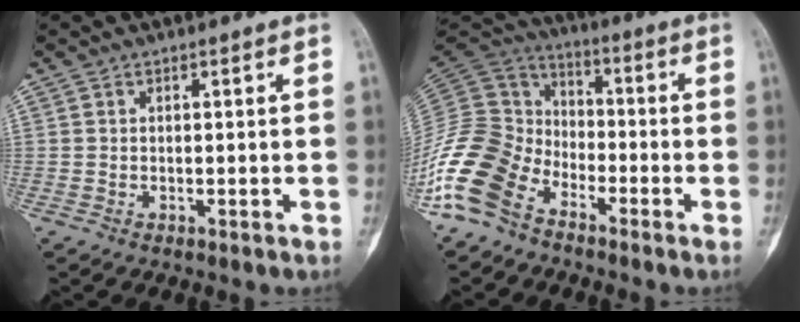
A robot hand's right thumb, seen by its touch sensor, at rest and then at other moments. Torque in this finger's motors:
{"motor_torque": [0.40, 0.55, 1.57, -1.20, 0.35]}